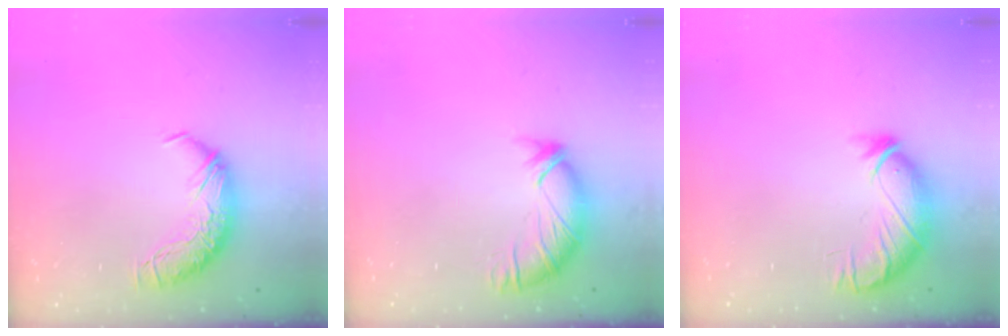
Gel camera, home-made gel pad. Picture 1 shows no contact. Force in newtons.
{"total": 2.9, "press": 2.8, "slide": 0.9}
{"total": 3.9, "press": 3.3, "slide": 2.0}